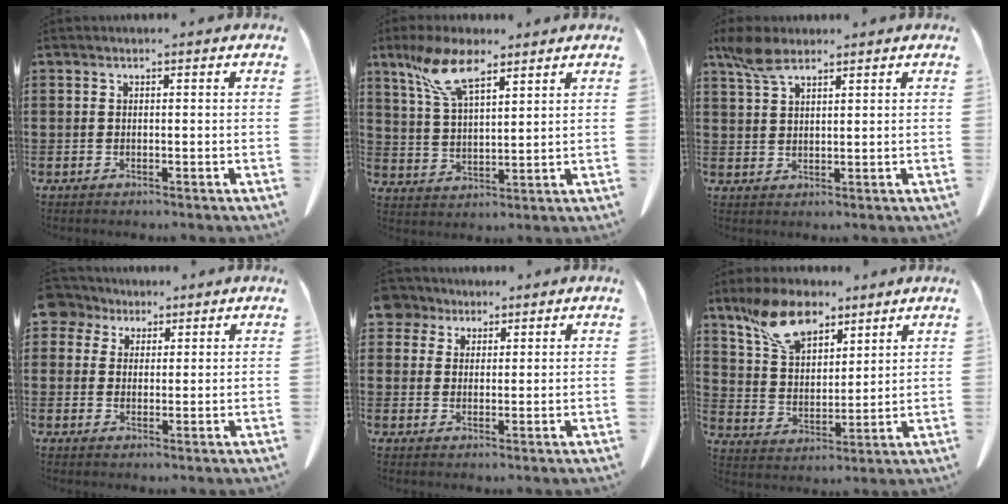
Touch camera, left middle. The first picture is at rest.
{"total": 9.3, "force": [6.2, 3.2, 6.2], "torque": [-0.143, -0.006, 0.112]}
{"total": 5.2, "force": [3.6, 1.8, 3.2], "torque": [-0.072, -0.003, 0.068]}
{"total": 4.1, "force": [3.0, 2.7, 0.8], "torque": [-0.025, 0.007, 0.056]}
{"total": 4.0, "force": [3.0, 2.5, 0.8], "torque": [-0.024, 0.007, 0.057]}
{"total": 10.6, "force": [7.6, 5.0, 5.4], "torque": [-0.131, -0.008, 0.147]}